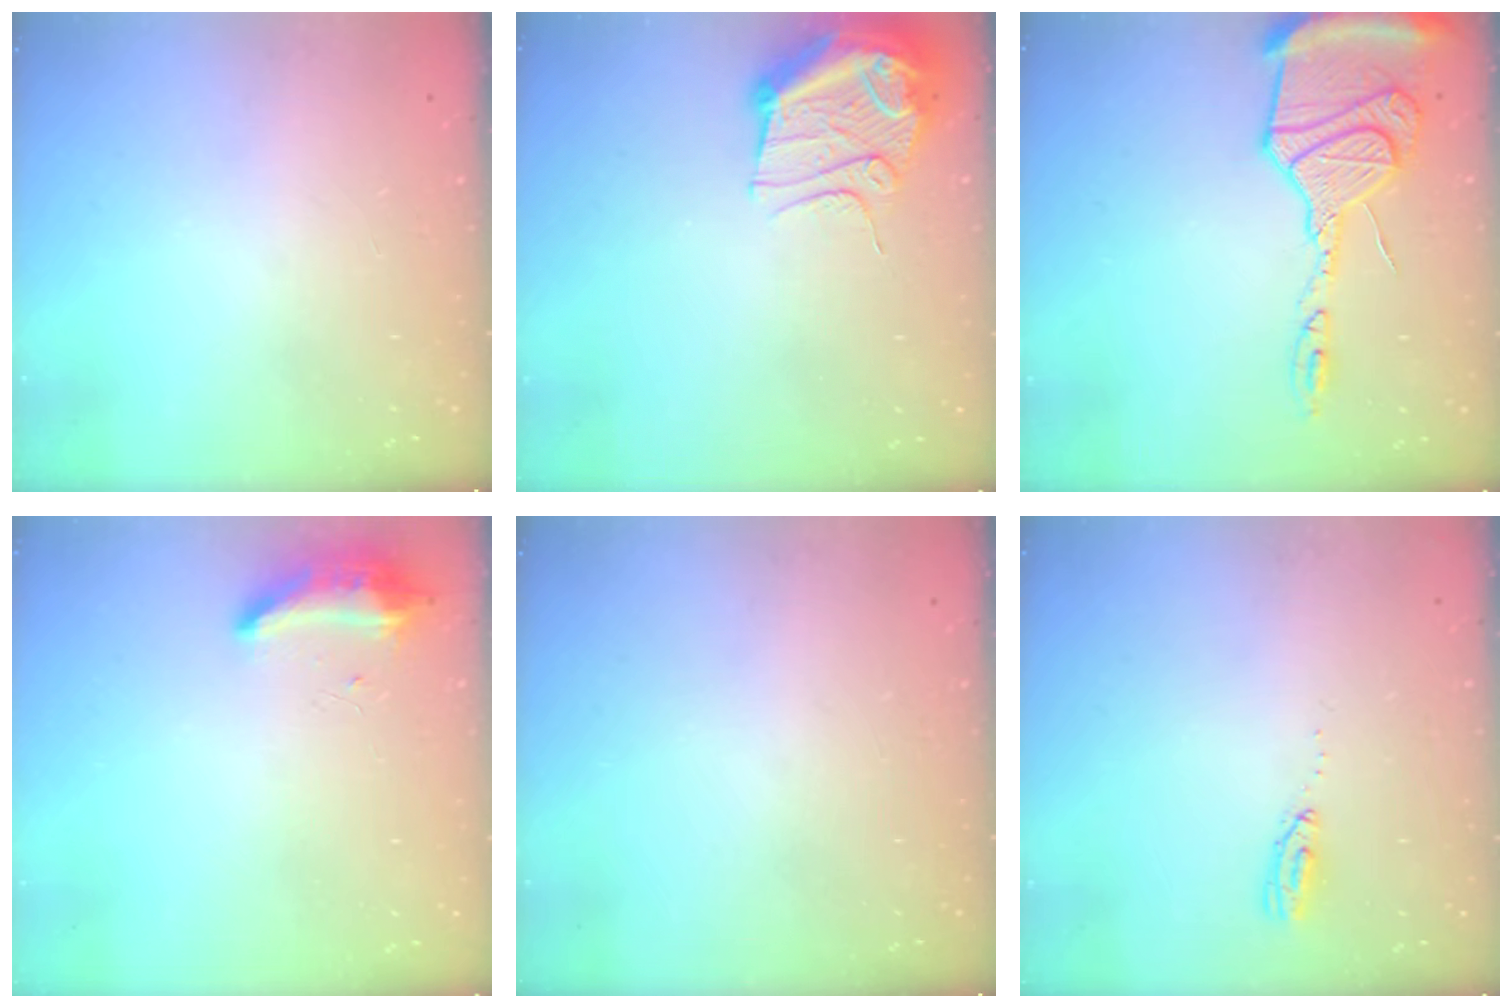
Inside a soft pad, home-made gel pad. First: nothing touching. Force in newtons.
{"total": 11.7, "press": 11.6, "slide": 1.2}
{"total": 18.2, "press": 17.5, "slide": 5.0}
{"total": 8.3, "press": 8.2, "slide": 0.7}
{"total": 0.0}
{"total": 4.9, "press": 4.9, "slide": 0.5}